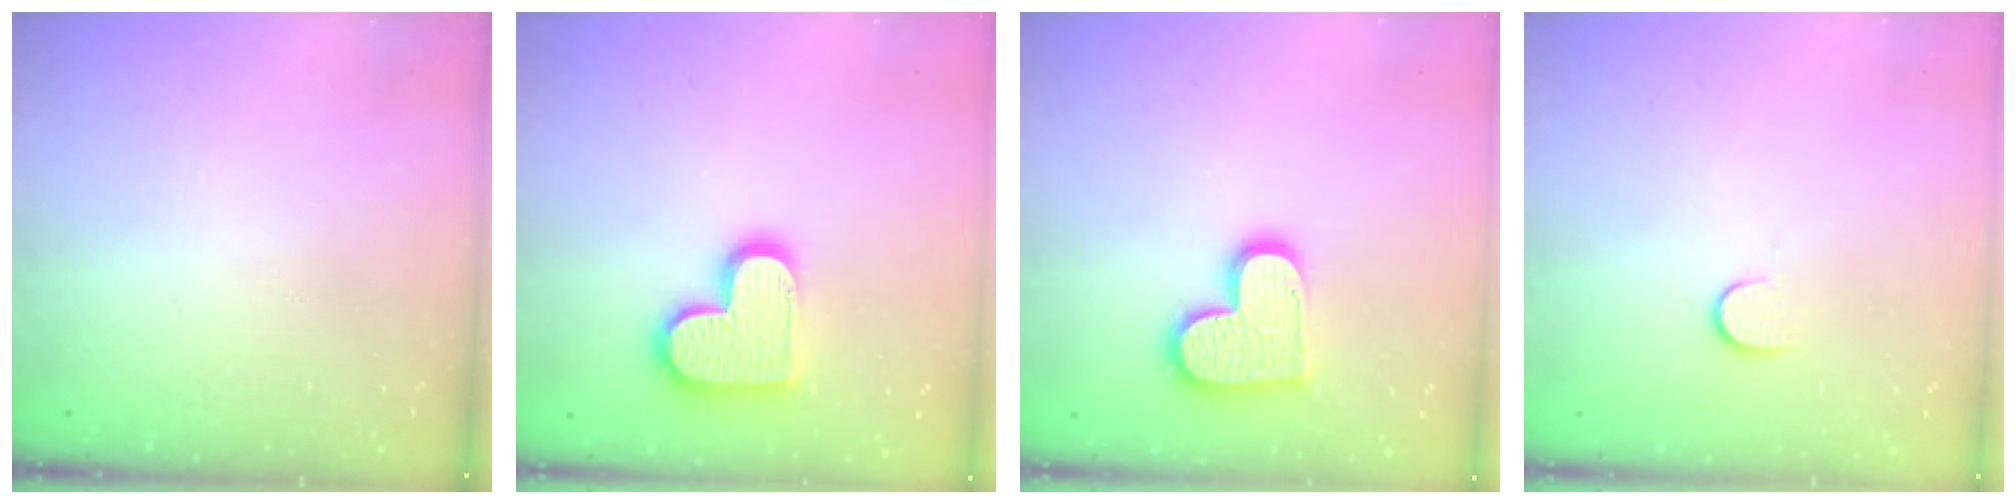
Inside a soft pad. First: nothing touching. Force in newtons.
{"total": 15.1, "press": 15.1, "slide": 1.1}
{"total": 13.8, "press": 13.7, "slide": 1.1}
{"total": 5.7, "press": 5.6, "slide": 0.7}